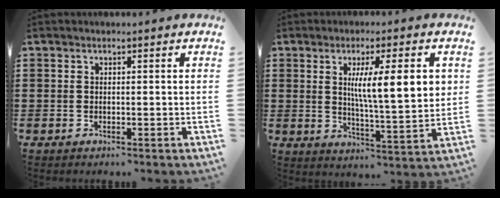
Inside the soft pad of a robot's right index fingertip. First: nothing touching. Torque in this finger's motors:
{"motor_torque": [1.45, 0.69, 0.89, 0.17]}